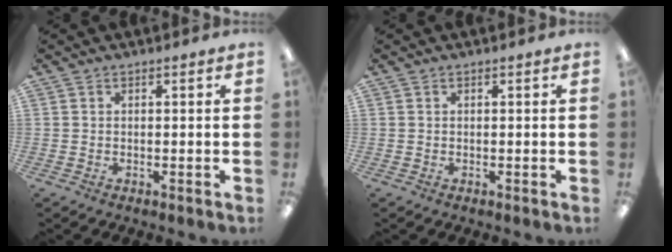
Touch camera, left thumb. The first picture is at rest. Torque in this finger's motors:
{"motor_torque": [-0.04, 0.05, -0.08, -0.17, 0.00]}